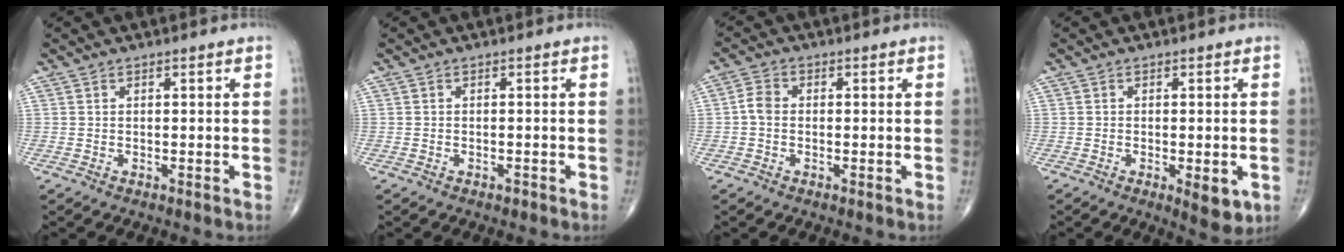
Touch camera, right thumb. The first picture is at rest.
{"total": 0.6, "force": [-0.5, 0.3, 0.3], "torque": [-0.004, 0.001, -0.008]}
{"total": 3.0, "force": [-0.4, 2.3, 2.0], "torque": [-0.035, 0.009, -0.015]}
{"total": 5.1, "force": [-1.6, 1.9, 4.5], "torque": [-0.053, -0.009, -0.017]}